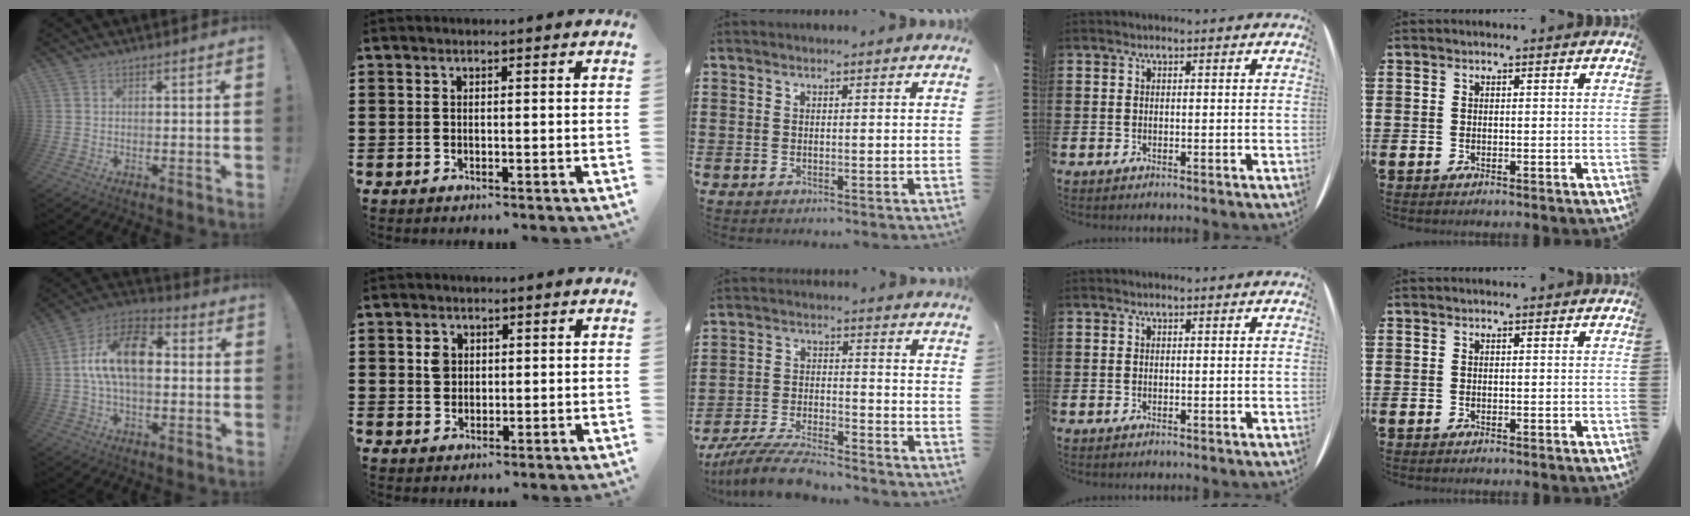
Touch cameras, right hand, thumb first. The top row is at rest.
{"thumb": {"total": 15.2, "force": [1.4, 8.7, 12.4], "torque": [-0.221, 0.009, 0.023]}, "index": {"total": 2.4, "force": [0.7, 2.1, 1.1], "torque": [-0.029, 0.010, 0.012]}, "middle": {"total": 7.5, "force": [-6.9, 0.9, 2.8], "torque": [-0.058, 0.005, -0.132]}}